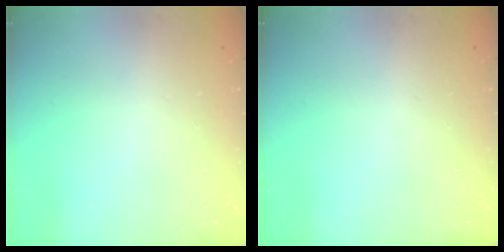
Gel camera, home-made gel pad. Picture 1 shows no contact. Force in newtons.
{"total": 0.0}